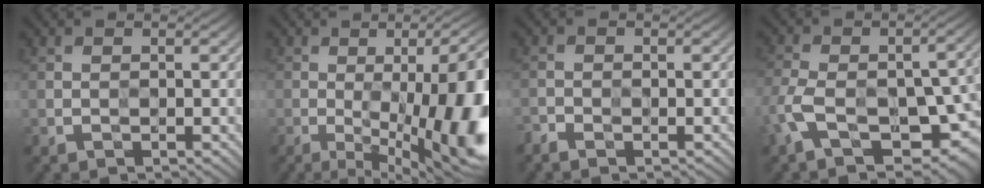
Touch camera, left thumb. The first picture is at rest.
{"total": 18.2, "force": [-2.9, 8.5, 15.9], "torque": [-0.173, -0.020, -0.026]}
{"total": 1.8, "force": [-1.7, 0.5, 0.4], "torque": [-0.010, -0.008, -0.036]}
{"total": 11.7, "force": [-4.6, 6.2, 8.9], "torque": [-0.166, -0.021, -0.077]}